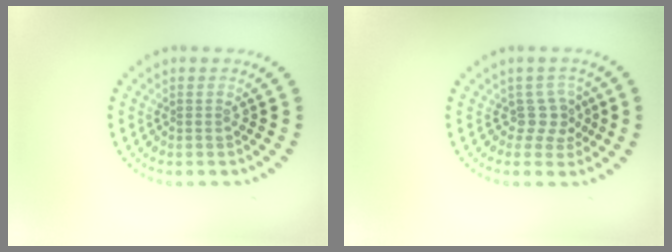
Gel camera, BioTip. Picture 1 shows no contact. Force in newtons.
{"total": 2.0, "press": 1.5, "slide": 1.4}